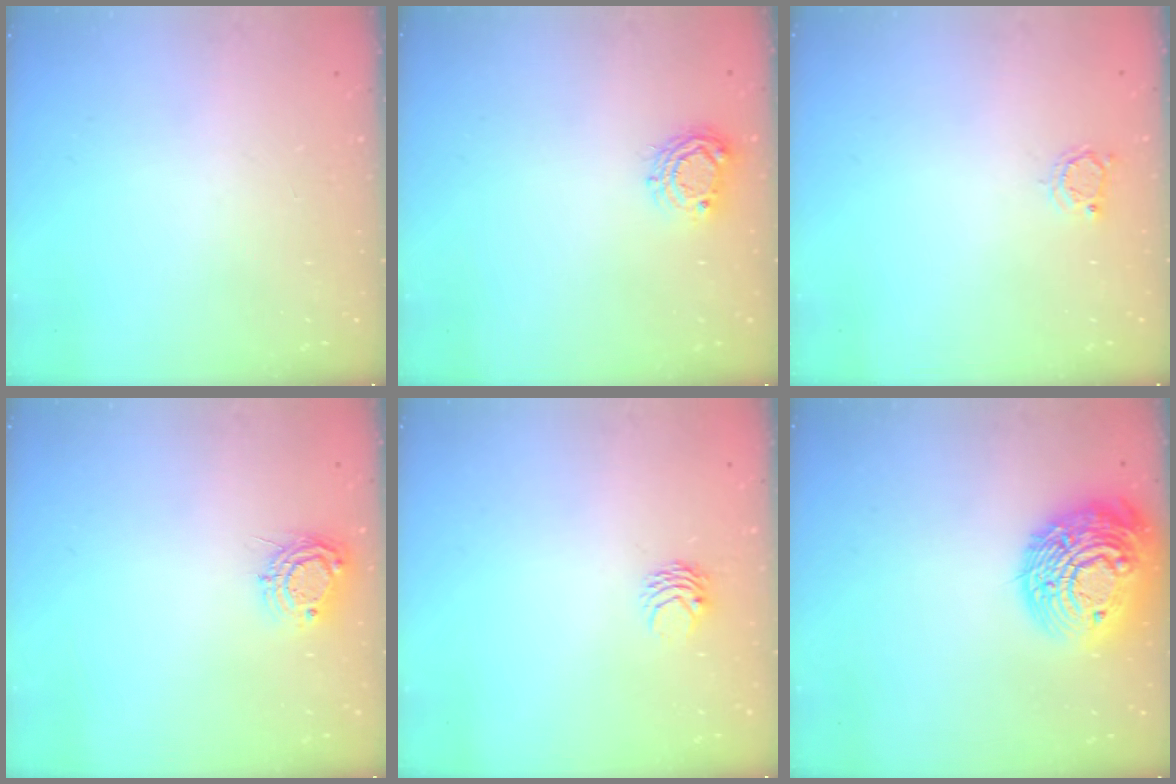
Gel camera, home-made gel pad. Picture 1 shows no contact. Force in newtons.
{"total": 6.6, "press": 6.6, "slide": 0.5}
{"total": 3.0, "press": 3.0, "slide": 0.4}
{"total": 7.9, "press": 7.9, "slide": 0.7}
{"total": 3.2, "press": 3.2, "slide": 0.3}
{"total": 21.7, "press": 21.6, "slide": 1.8}